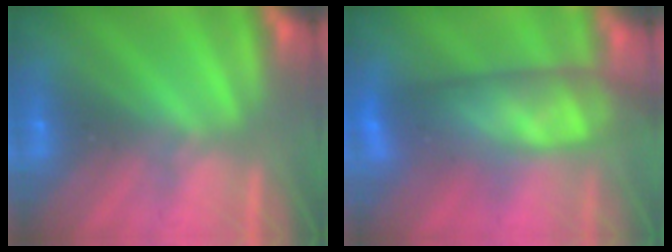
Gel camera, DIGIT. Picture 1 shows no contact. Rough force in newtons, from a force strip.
{"total": 10.1}